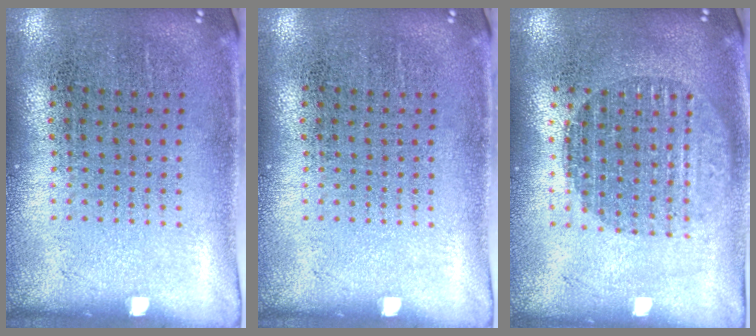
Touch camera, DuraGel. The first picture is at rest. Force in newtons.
{"total": 0.0}
{"total": 1.7, "press": 1.5, "slide": 0.8}